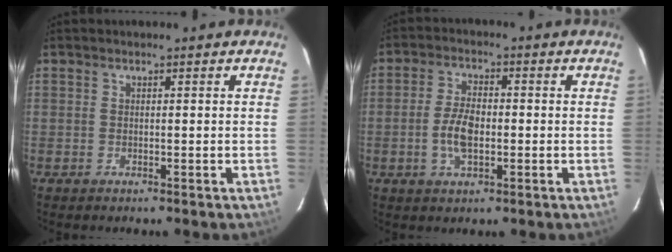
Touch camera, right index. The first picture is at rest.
{"total": 6.4, "force": [-1.3, 3.2, 5.4], "torque": [-0.110, 0.003, -0.022]}